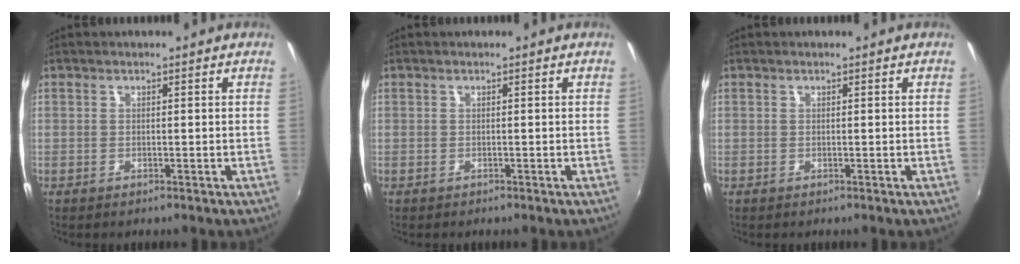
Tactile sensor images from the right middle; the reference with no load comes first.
{"total": 0.0}
{"total": 0.0}